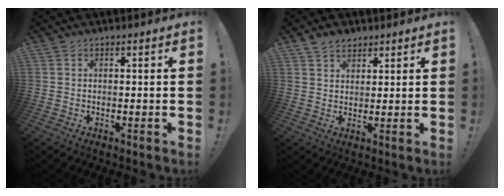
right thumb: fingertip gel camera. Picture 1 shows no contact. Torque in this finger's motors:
{"motor_torque": [-0.06, 0.06, 0.04, -0.01, 0.00]}